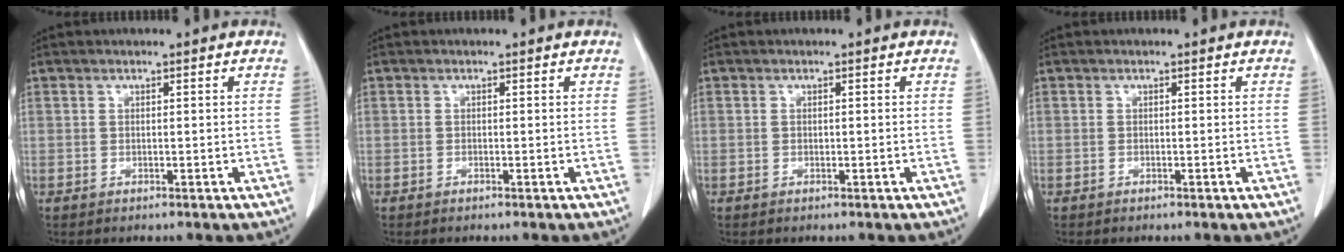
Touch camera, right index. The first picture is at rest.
{"total": 0.0}
{"total": 0.0}
{"total": 0.0}